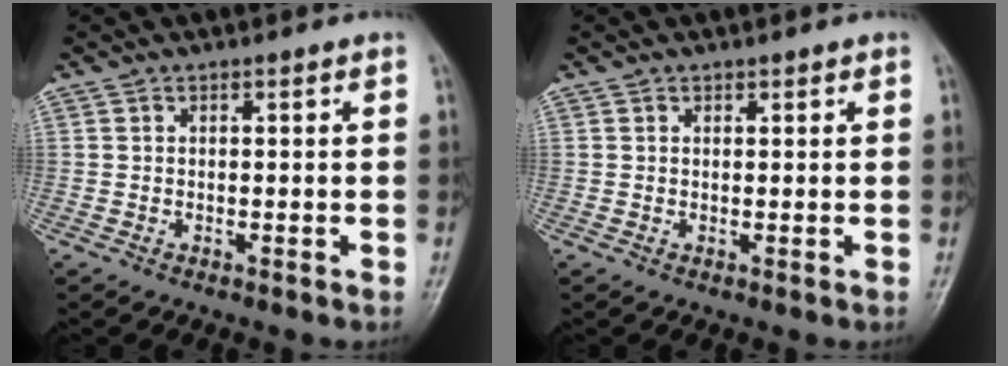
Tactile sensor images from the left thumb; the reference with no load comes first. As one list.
[{"total": 0.7, "force": [0.5, 0.5, 0.1], "torque": [0.005, -0.002, 0.005]}]